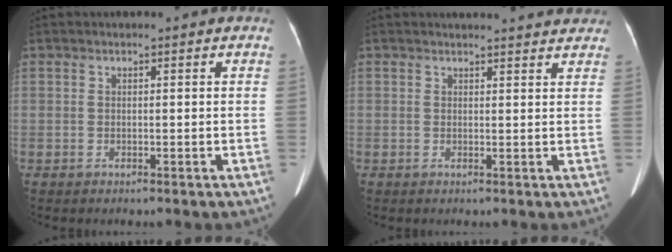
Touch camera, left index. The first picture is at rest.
{"total": 9.5, "force": [9.1, 2.3, 1.8], "torque": [0.002, 0.016, 0.080]}